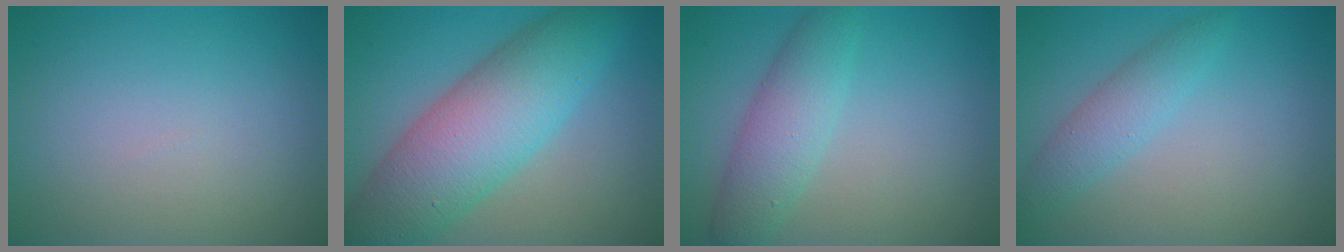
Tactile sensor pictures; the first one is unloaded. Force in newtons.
{"total": 9.6, "press": 9.6, "slide": 0.1}
{"total": 4.0, "press": 4.0, "slide": 0.1}
{"total": 2.6, "press": 2.6, "slide": 0.0}